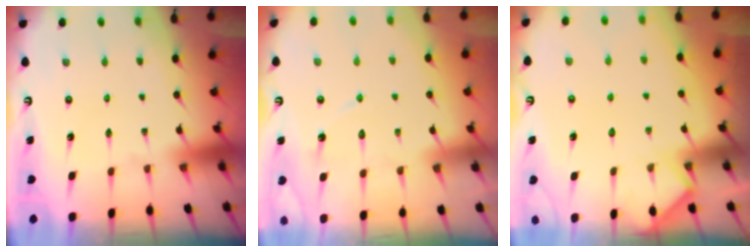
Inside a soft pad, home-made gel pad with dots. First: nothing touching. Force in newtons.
{"total": 6.9, "press": 6.9, "slide": 0.6}
{"total": 4.8, "press": 4.7, "slide": 0.6}